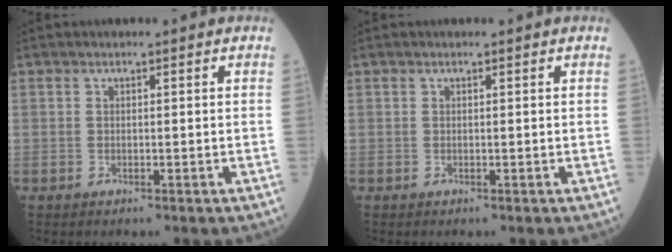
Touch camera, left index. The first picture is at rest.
{"total": 0.0}